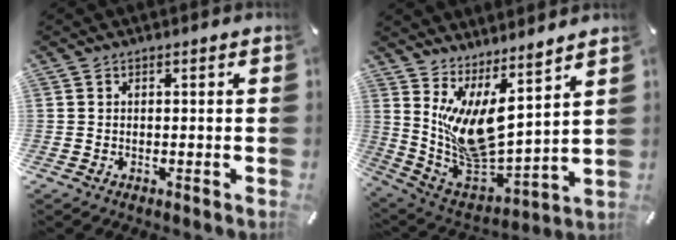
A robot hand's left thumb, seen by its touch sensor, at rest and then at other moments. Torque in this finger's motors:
{"motor_torque": [2.40, 2.54, 1.42, -1.35, 0.60]}